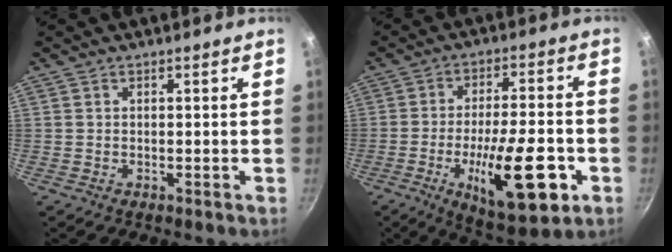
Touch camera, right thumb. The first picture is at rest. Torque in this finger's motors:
{"motor_torque": [0.18, 0.44, 0.53, 0.00, 0.12]}